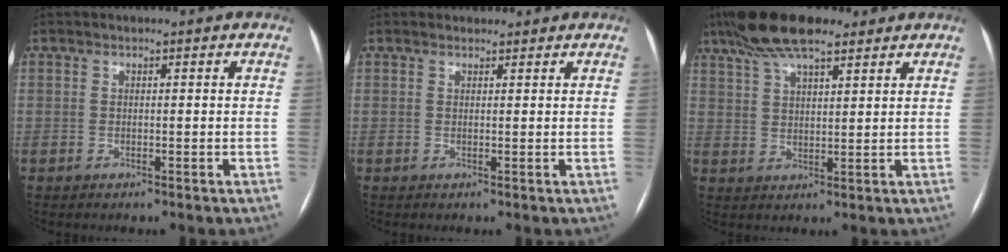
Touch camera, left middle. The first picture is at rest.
{"total": 1.4, "force": [1.3, 0.6, 0.0], "torque": [-0.002, 0.016, 0.020]}
{"total": 11.0, "force": [8.1, 2.9, 6.9], "torque": [-0.131, 0.031, 0.143]}